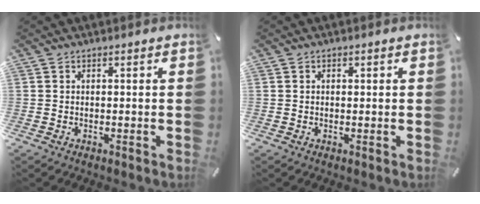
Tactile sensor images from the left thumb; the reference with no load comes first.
{"total": 0.7, "force": [0.1, 0.6, 0.4], "torque": [-0.007, 0.004, 0.001]}